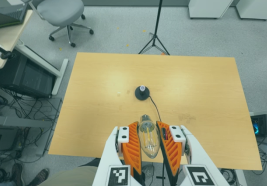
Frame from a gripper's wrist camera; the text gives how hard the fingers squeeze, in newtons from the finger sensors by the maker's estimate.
{"total": 20.8, "left": 22.7, "right": 18.8}